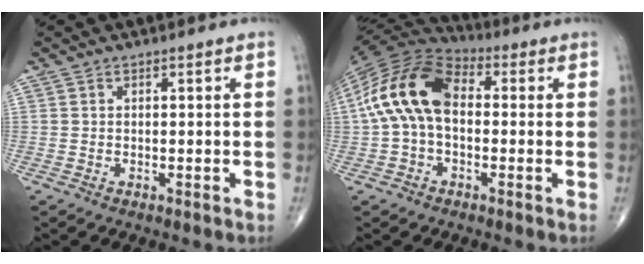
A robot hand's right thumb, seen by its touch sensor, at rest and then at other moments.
{"total": 15.5, "force": [0.7, 9.7, 12.1], "torque": [-0.229, 0.038, -0.001]}